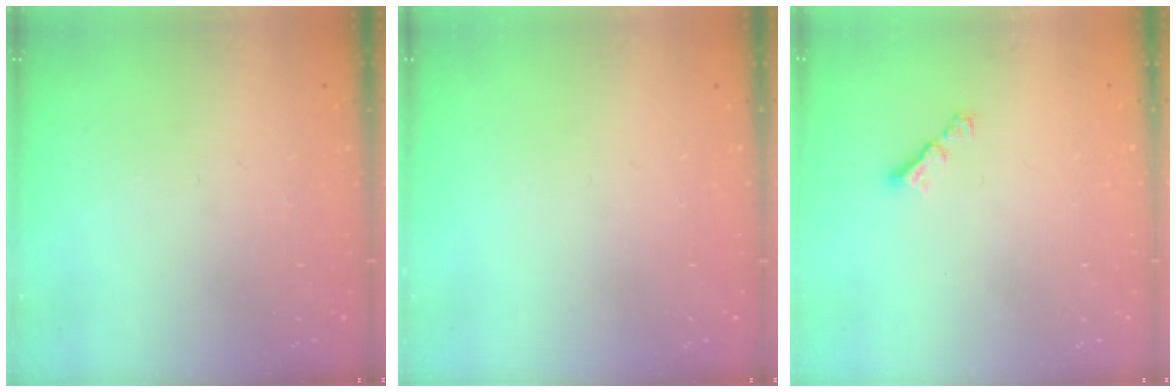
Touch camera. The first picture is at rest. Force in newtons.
{"total": 0.0}
{"total": 3.1, "press": 3.1, "slide": 0.6}